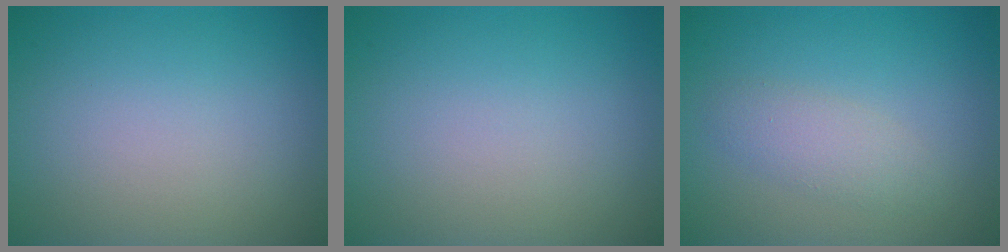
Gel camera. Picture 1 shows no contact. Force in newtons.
{"total": 0.0}
{"total": 2.1, "press": 2.1, "slide": 0.1}